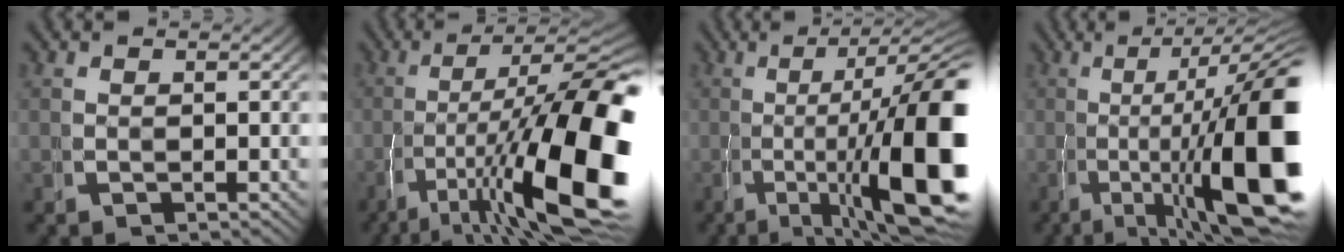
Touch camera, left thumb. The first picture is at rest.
{"total": 15.6, "force": [-3.3, 6.7, 13.7], "torque": [-0.233, -0.051, -0.021]}
{"total": 16.5, "force": [-1.8, 6.8, 14.9], "torque": [-0.218, -0.034, -0.008]}
{"total": 17.8, "force": [-1.0, 8.3, 15.8], "torque": [-0.225, -0.026, -0.003]}